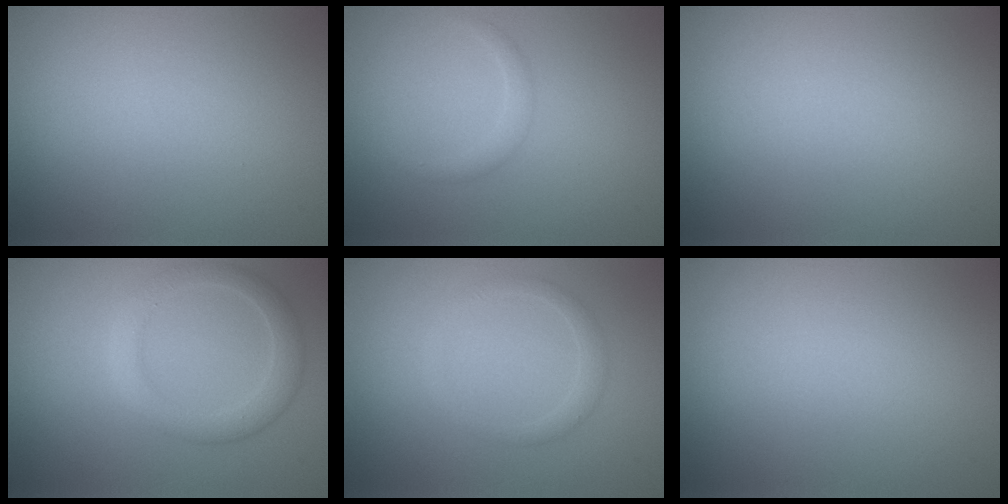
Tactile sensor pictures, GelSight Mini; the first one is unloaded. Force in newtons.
{"total": 1.1, "press": 1.1, "slide": 0.2}
{"total": 0.0}
{"total": 2.9, "press": 2.9, "slide": 0.2}
{"total": 1.3, "press": 1.3, "slide": 0.2}
{"total": 0.0}